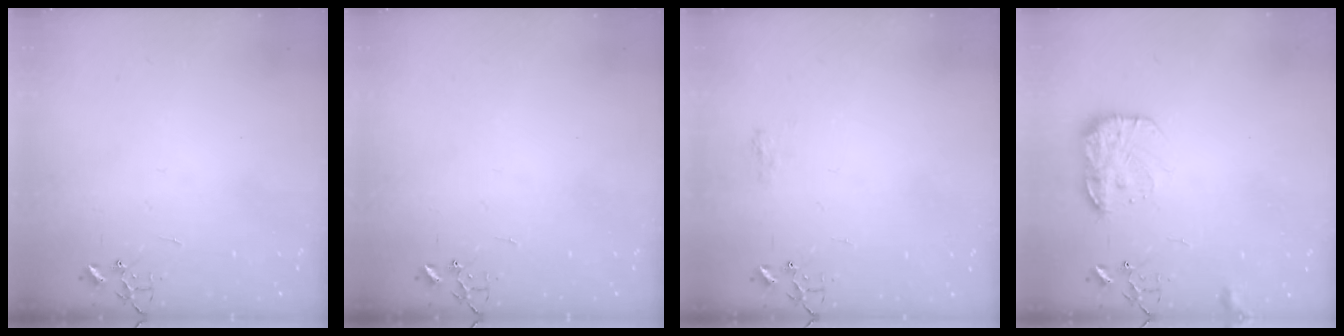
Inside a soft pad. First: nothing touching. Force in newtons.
{"total": 0.0}
{"total": 5.8, "press": 5.7, "slide": 0.7}
{"total": 13.0, "press": 13.0, "slide": 0.5}